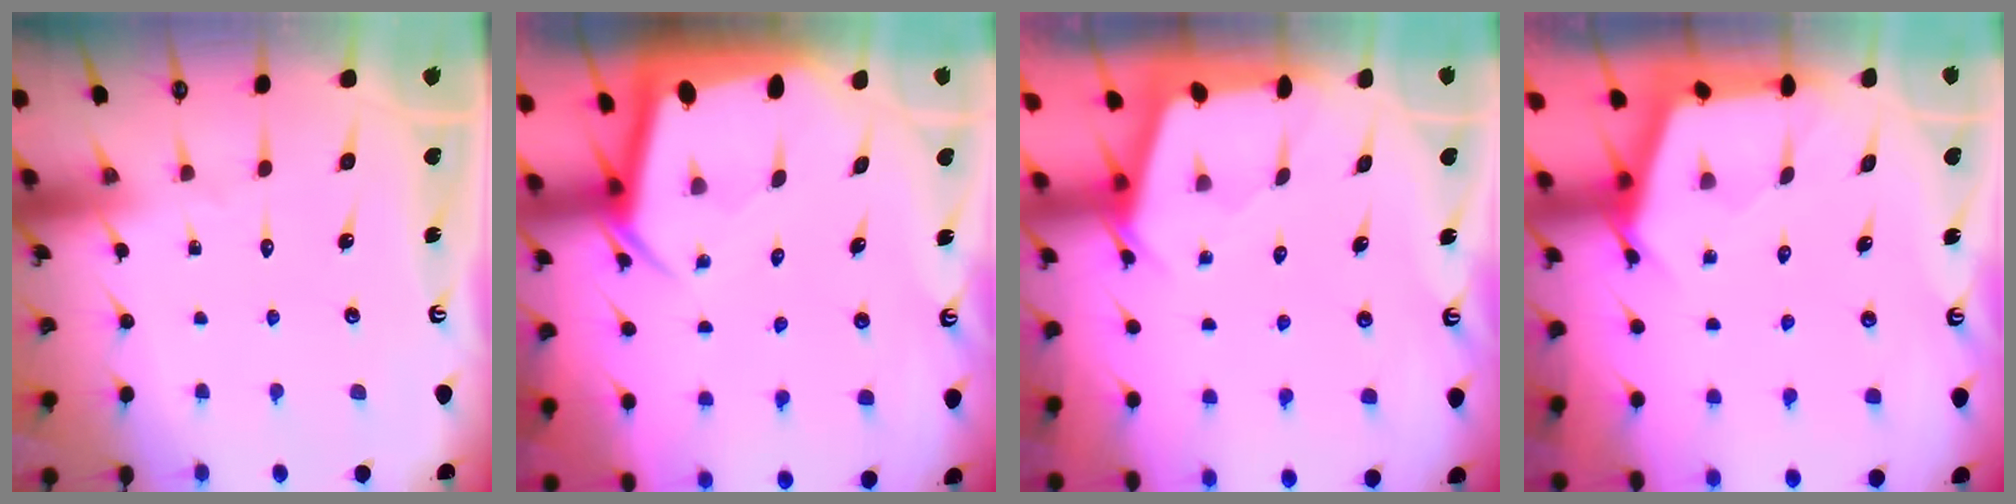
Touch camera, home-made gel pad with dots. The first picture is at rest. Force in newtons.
{"total": 4.0, "press": 4.0, "slide": 0.3}
{"total": 2.4, "press": 2.4, "slide": 0.3}
{"total": 2.5, "press": 2.5, "slide": 0.3}